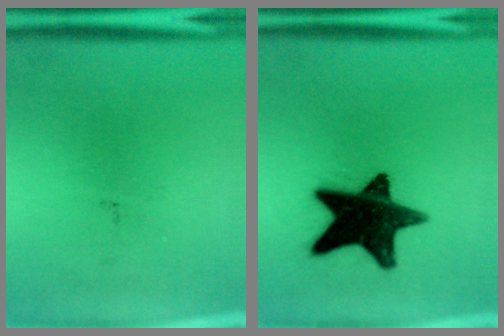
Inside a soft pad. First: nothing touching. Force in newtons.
{"total": 17.6}